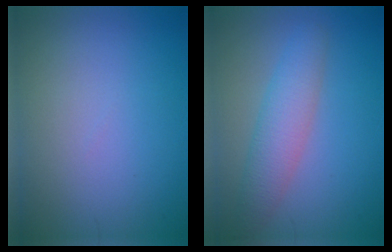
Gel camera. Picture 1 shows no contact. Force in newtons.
{"total": 3.8, "press": 3.8, "slide": 0.0}